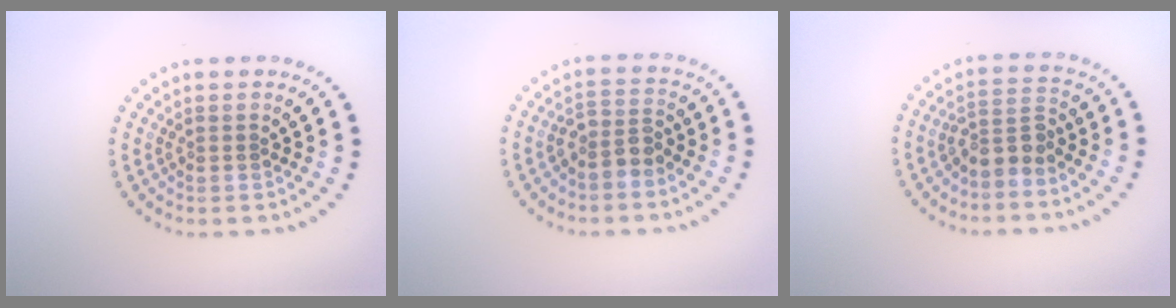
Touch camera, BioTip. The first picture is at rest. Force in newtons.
{"total": 2.2, "press": 1.8, "slide": 1.1}
{"total": 2.5, "press": 1.9, "slide": 1.7}